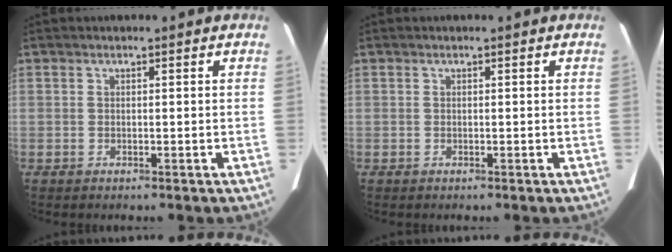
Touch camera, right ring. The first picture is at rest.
{"total": 0.0}